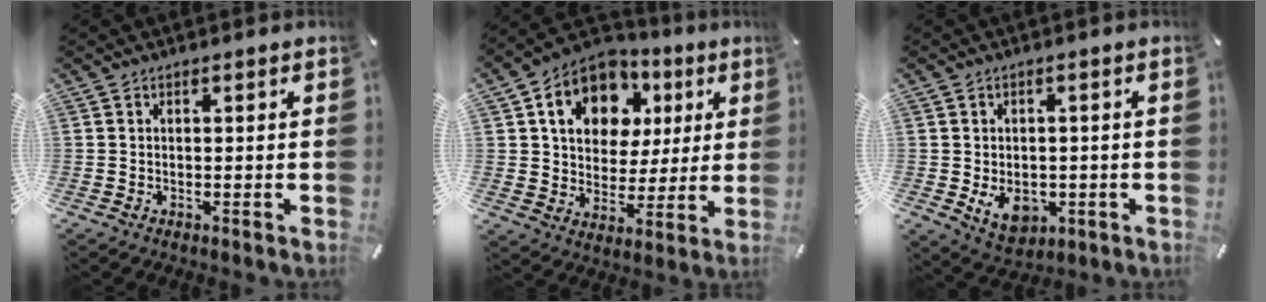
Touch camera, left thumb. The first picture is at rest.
{"total": 13.4, "force": [5.2, 10.8, 5.9], "torque": [-0.107, -0.014, 0.100]}
{"total": 7.1, "force": [-1.7, 5.5, 4.1], "torque": [-0.053, -0.001, -0.031]}